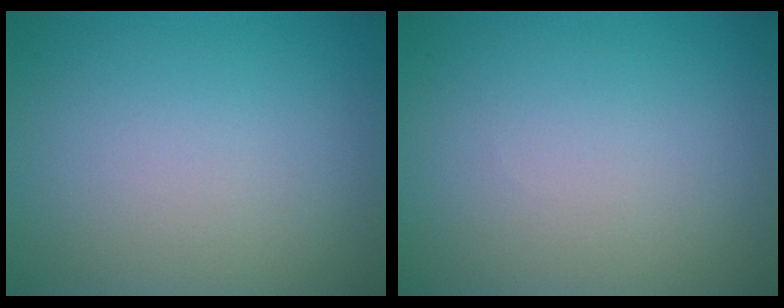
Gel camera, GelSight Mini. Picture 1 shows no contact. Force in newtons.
{"total": 0.0}